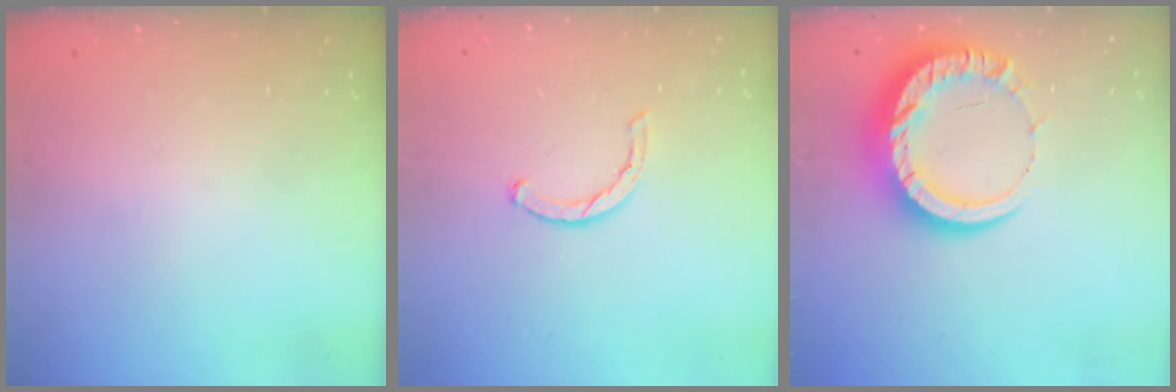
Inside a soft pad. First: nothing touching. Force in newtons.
{"total": 1.9, "press": 1.9, "slide": 0.3}
{"total": 14.8, "press": 14.8, "slide": 0.8}